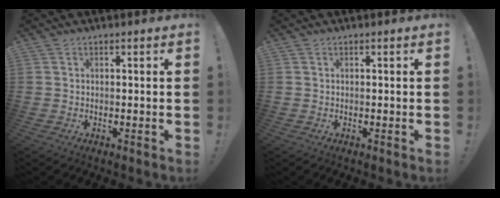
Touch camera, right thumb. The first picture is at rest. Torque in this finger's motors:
{"motor_torque": [0.00, -0.01, 0.02, 0.06, 0.05]}